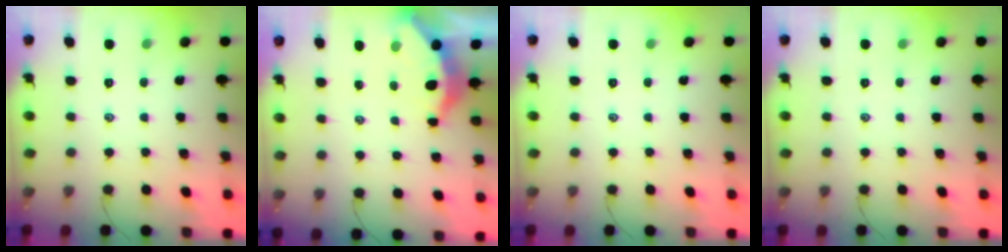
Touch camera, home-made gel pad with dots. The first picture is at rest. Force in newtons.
{"total": 3.7, "press": 3.7, "slide": 0.4}
{"total": 0.0}
{"total": 0.0}